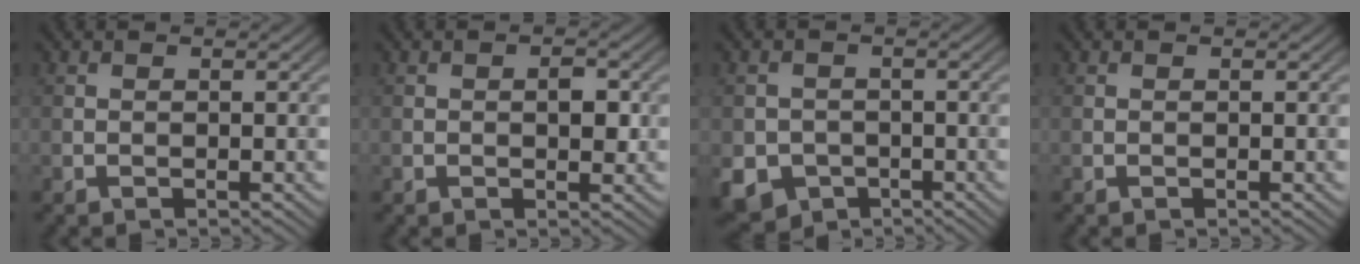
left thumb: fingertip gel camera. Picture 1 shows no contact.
{"total": 2.0, "force": [0.1, 1.1, 1.7], "torque": [-0.023, -0.001, -0.001]}
{"total": 6.5, "force": [-2.9, 5.5, 2.1], "torque": [-0.045, -0.023, -0.057]}
{"total": 0.0}